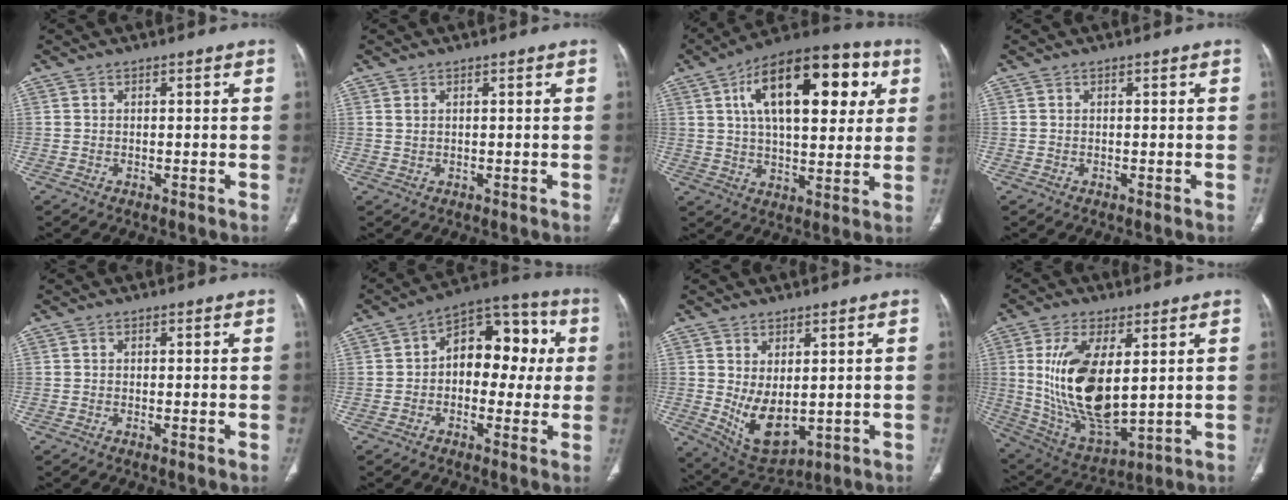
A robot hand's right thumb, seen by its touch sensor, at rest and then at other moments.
{"total": 0.7, "force": [0.4, 0.3, 0.5], "torque": [-0.010, 0.005, 0.010]}
{"total": 23.7, "force": [7.6, 11.3, 19.4], "torque": [-0.271, 0.007, 0.111]}
{"total": 0.0}
{"total": 0.8, "force": [-0.3, 0.1, 0.8], "torque": [-0.017, -0.002, -0.004]}
{"total": 14.5, "force": [1.5, 9.3, 11.0], "torque": [-0.102, 0.041, 0.010]}
{"total": 9.3, "force": [0.1, 5.3, 7.7], "torque": [-0.118, -0.017, 0.030]}
{"total": 18.4, "force": [2.9, 8.5, 16.0], "torque": [-0.304, -0.025, 0.073]}